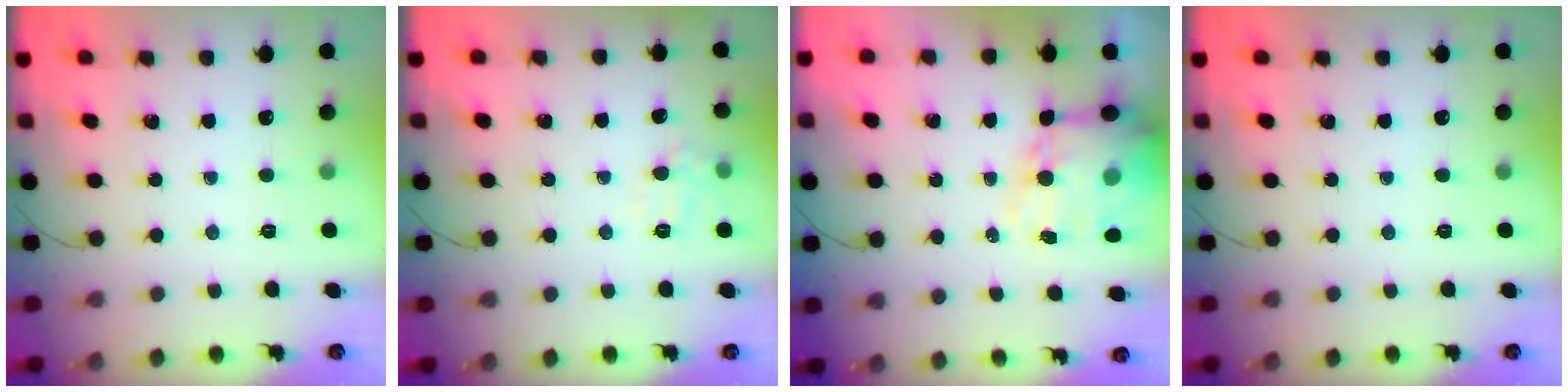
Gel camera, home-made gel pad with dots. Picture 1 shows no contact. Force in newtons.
{"total": 8.0, "press": 7.9, "slide": 1.5}
{"total": 15.3, "press": 14.9, "slide": 3.6}
{"total": 0.0}